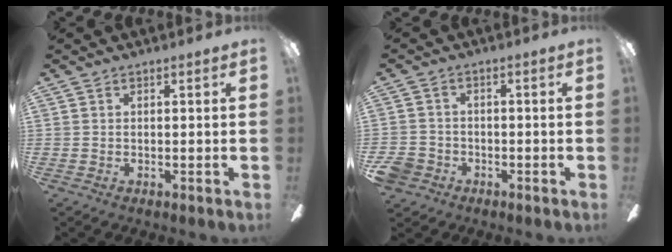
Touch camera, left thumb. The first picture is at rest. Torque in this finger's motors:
{"motor_torque": [-0.57, 0.61, -0.26, 0.26, 0.01]}